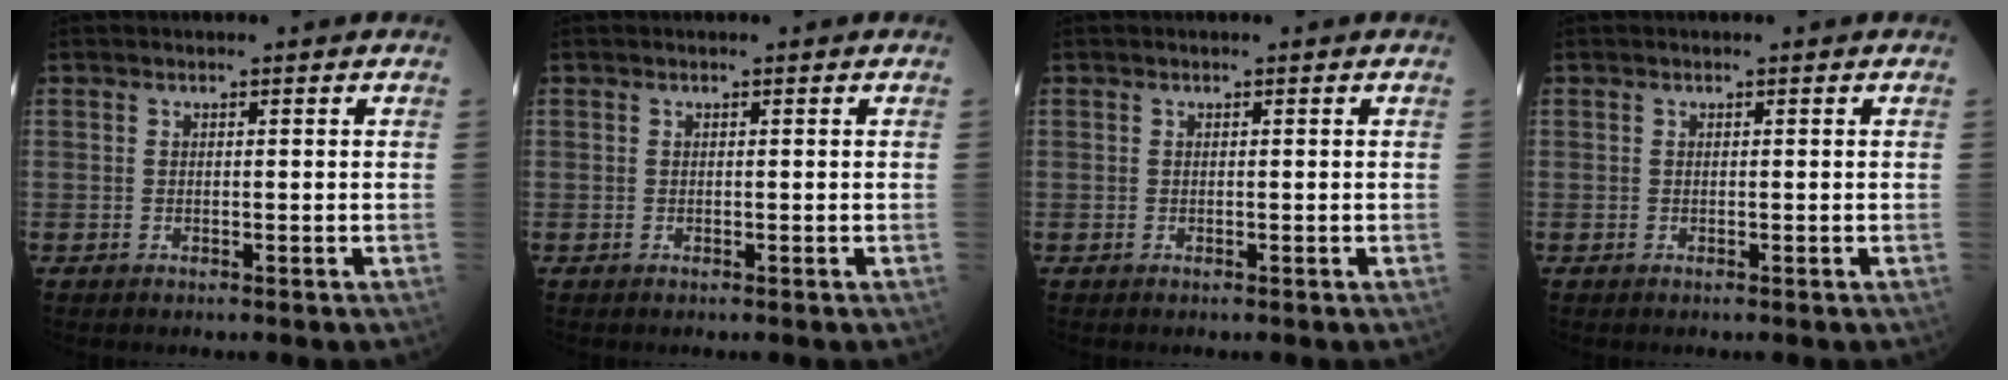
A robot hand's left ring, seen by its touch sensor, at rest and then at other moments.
{"total": 0.0}
{"total": 0.0}
{"total": 0.0}